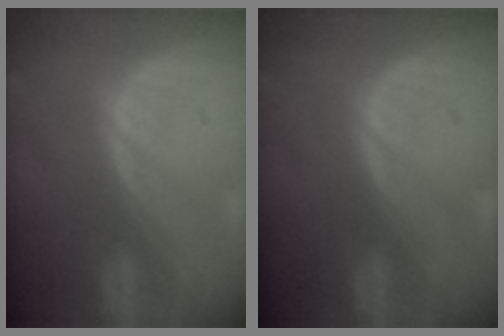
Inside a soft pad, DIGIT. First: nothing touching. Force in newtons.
{"total": 0.0}